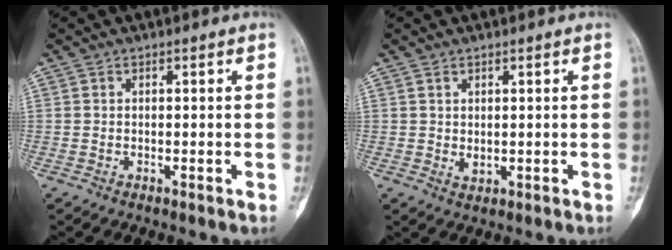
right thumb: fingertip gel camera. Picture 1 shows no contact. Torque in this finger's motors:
{"motor_torque": [-0.01, 0.02, -0.13, -0.14, 0.04]}